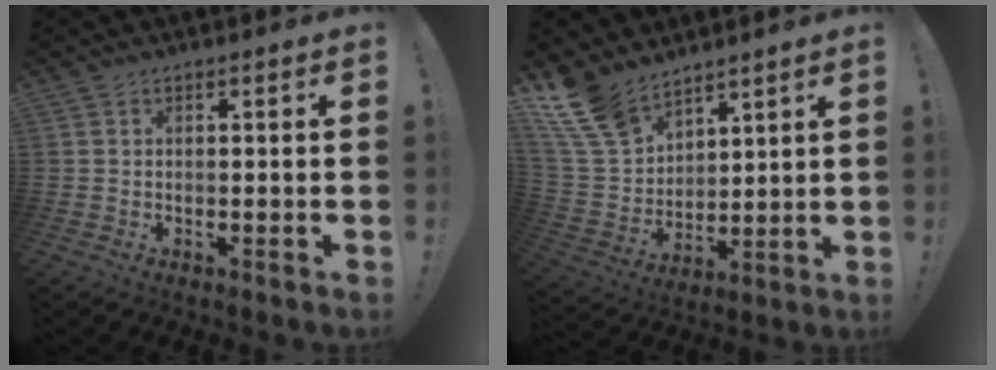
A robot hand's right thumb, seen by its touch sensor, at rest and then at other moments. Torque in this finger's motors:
{"motor_torque": [-0.15, 0.58, -0.26, 0.58, 0.02]}